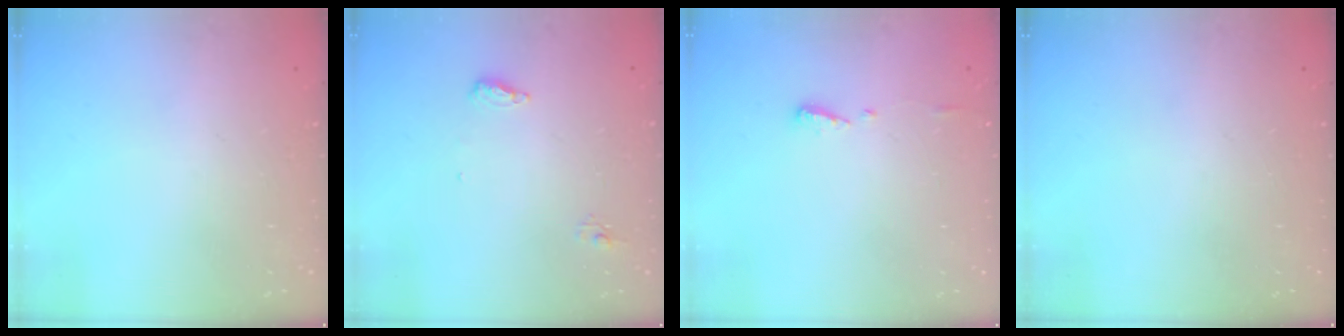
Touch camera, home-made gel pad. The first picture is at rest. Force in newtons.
{"total": 6.5, "press": 6.4, "slide": 1.1}
{"total": 4.9, "press": 4.9, "slide": 0.6}
{"total": 0.0}